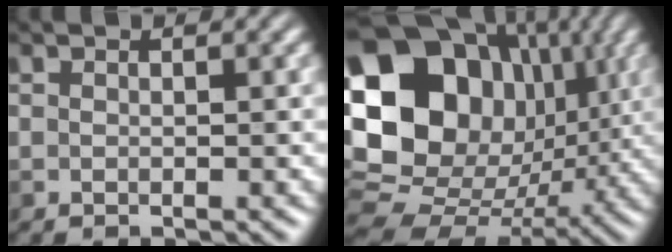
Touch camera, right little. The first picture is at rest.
{"total": 23.5, "force": [4.8, 19.7, 11.8], "torque": [-0.239, 0.021, 0.071]}